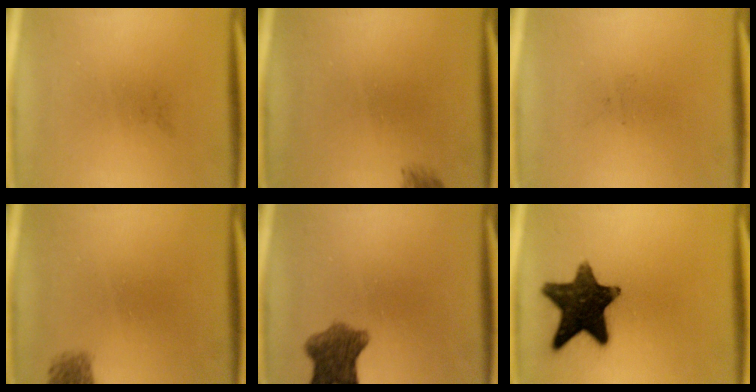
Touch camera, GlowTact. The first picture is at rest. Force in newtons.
{"total": 1.2}
{"total": 0.0}
{"total": 1.8}
{"total": 7.2}
{"total": 14.6}